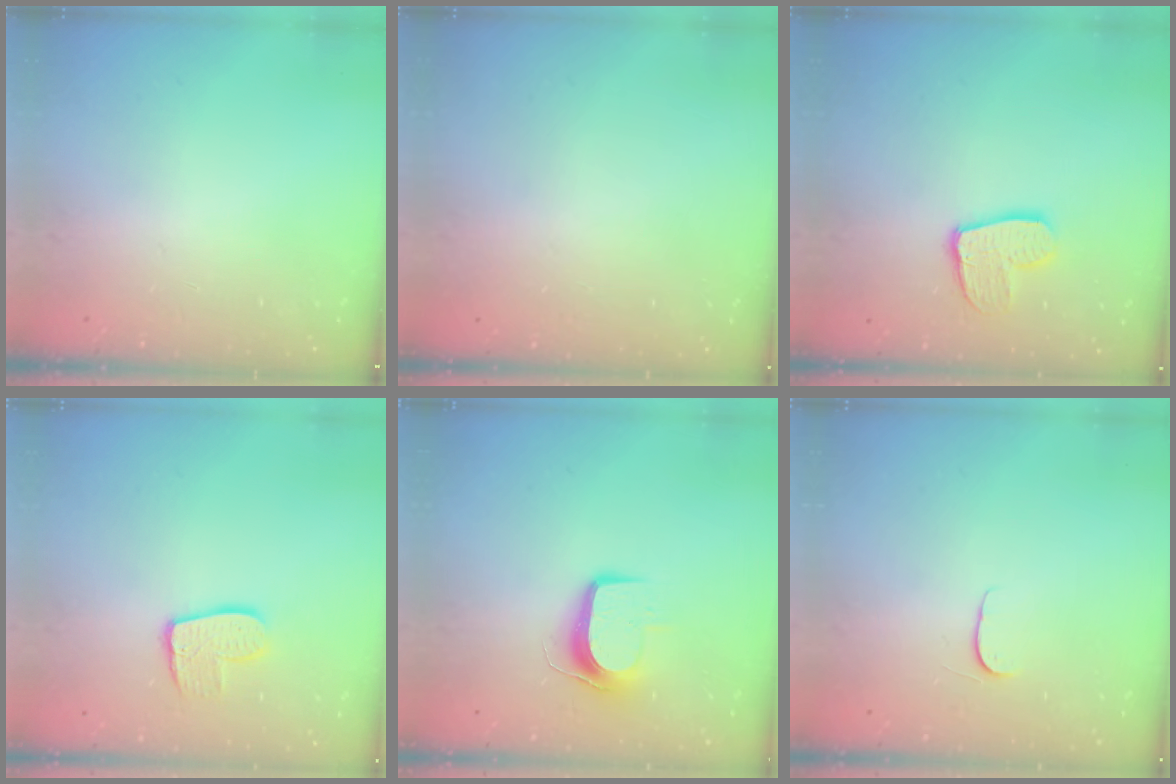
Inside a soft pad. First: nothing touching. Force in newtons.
{"total": 0.0}
{"total": 11.4, "press": 11.4, "slide": 1.0}
{"total": 10.0, "press": 10.0, "slide": 0.8}
{"total": 9.2, "press": 9.1, "slide": 0.9}
{"total": 4.3, "press": 4.3, "slide": 0.5}